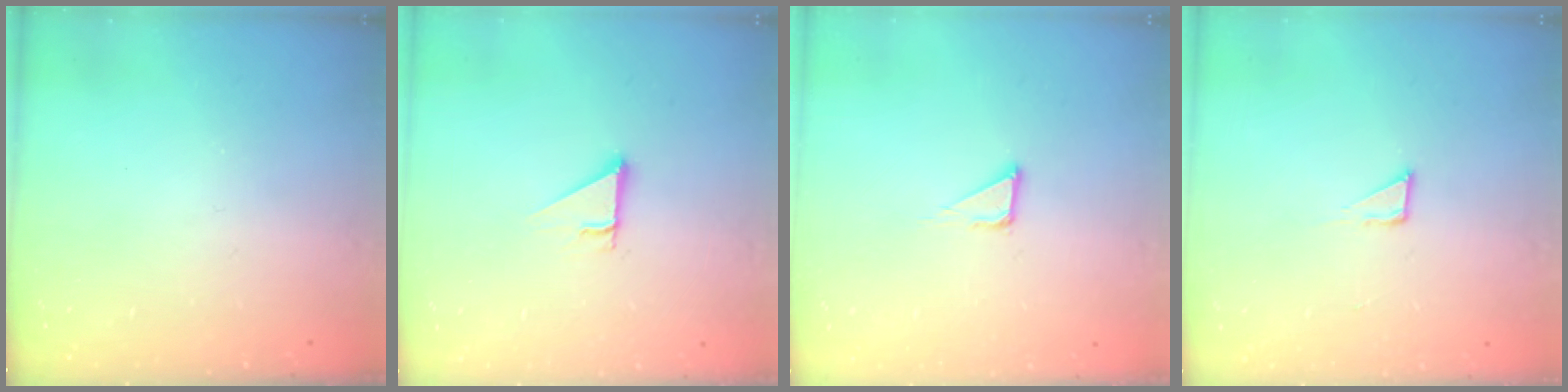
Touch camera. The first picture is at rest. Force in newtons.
{"total": 2.5, "press": 2.5, "slide": 0.1}
{"total": 3.4, "press": 3.4, "slide": 0.2}
{"total": 2.6, "press": 2.6, "slide": 0.1}